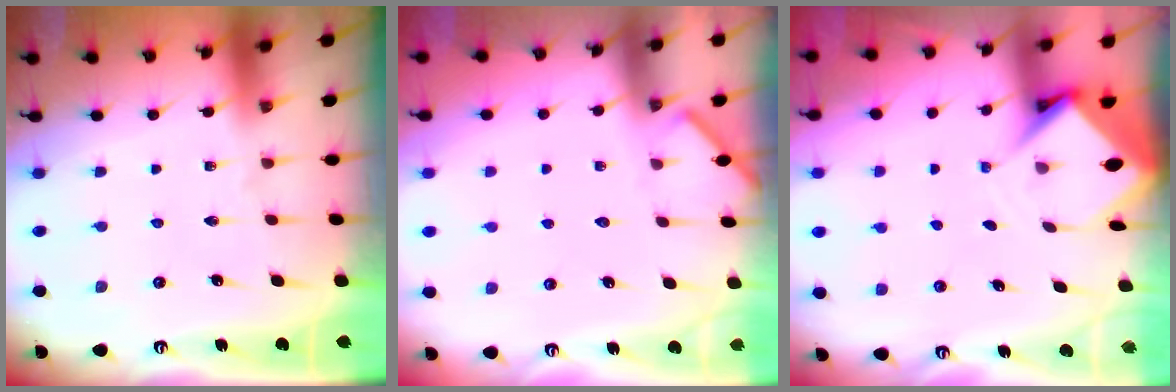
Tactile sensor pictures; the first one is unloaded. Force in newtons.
{"total": 1.7, "press": 1.6, "slide": 0.1}
{"total": 4.8, "press": 4.8, "slide": 0.2}